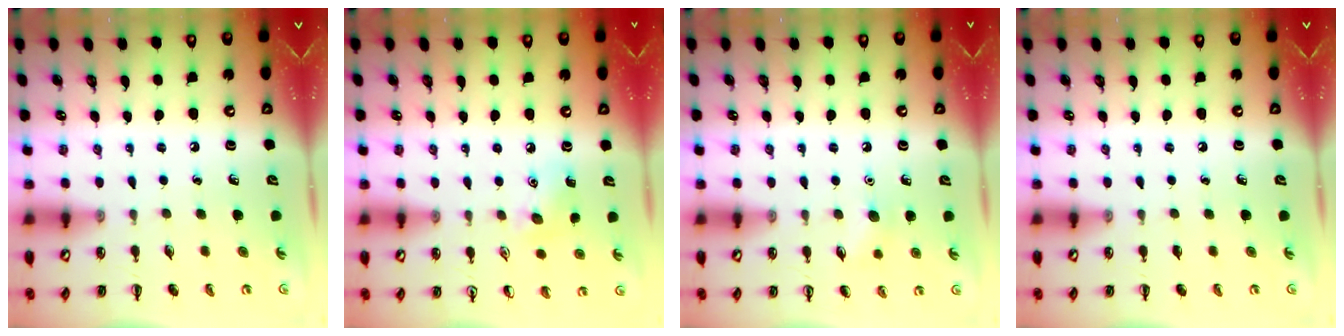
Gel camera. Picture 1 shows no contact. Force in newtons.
{"total": 8.3, "press": 8.2, "slide": 1.7}
{"total": 6.8, "press": 6.5, "slide": 2.1}
{"total": 0.0}